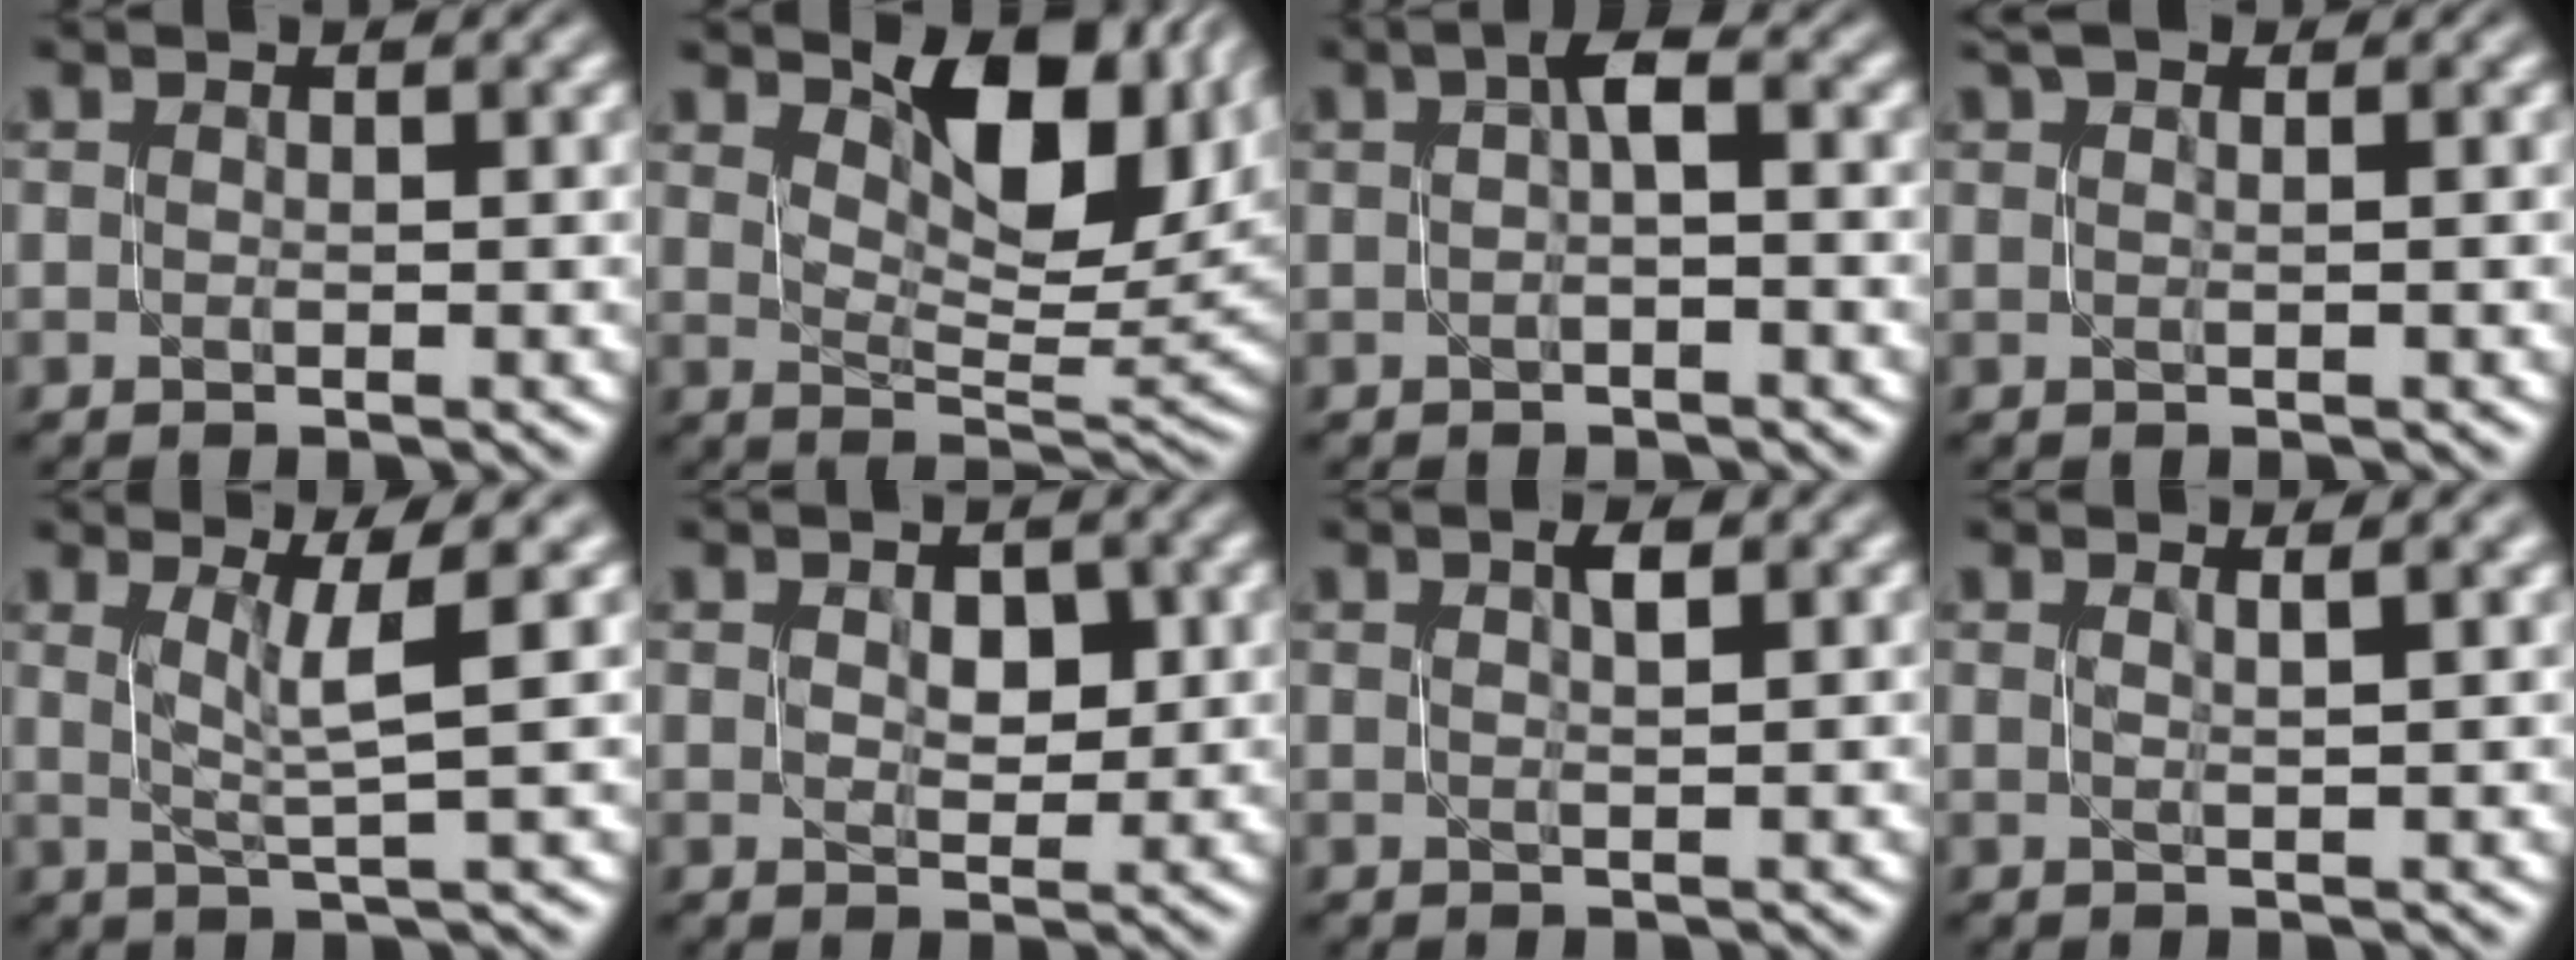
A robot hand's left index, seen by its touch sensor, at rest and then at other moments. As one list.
[{"total": 9.8, "force": [3.9, 4.4, 7.9], "torque": [-0.115, 0.000, 0.067]}, {"total": 1.9, "force": [0.1, 0.4, 1.9], "torque": [-0.031, 0.005, -0.001]}, {"total": 1.7, "force": [1.1, 0.5, 1.2], "torque": [-0.022, 0.002, 0.006]}, {"total": 3.5, "force": [1.2, 0.3, 3.2], "torque": [-0.057, 0.002, 0.026]}, {"total": 2.3, "force": [0.5, 1.6, 1.5], "torque": [-0.023, -0.001, 0.011]}, {"total": 1.3, "force": [0.5, 0.2, 1.2], "torque": [-0.016, 0.002, 0.007]}, {"total": 1.5, "force": [0.7, 0.5, 1.3], "torque": [-0.007, 0.005, 0.005]}]